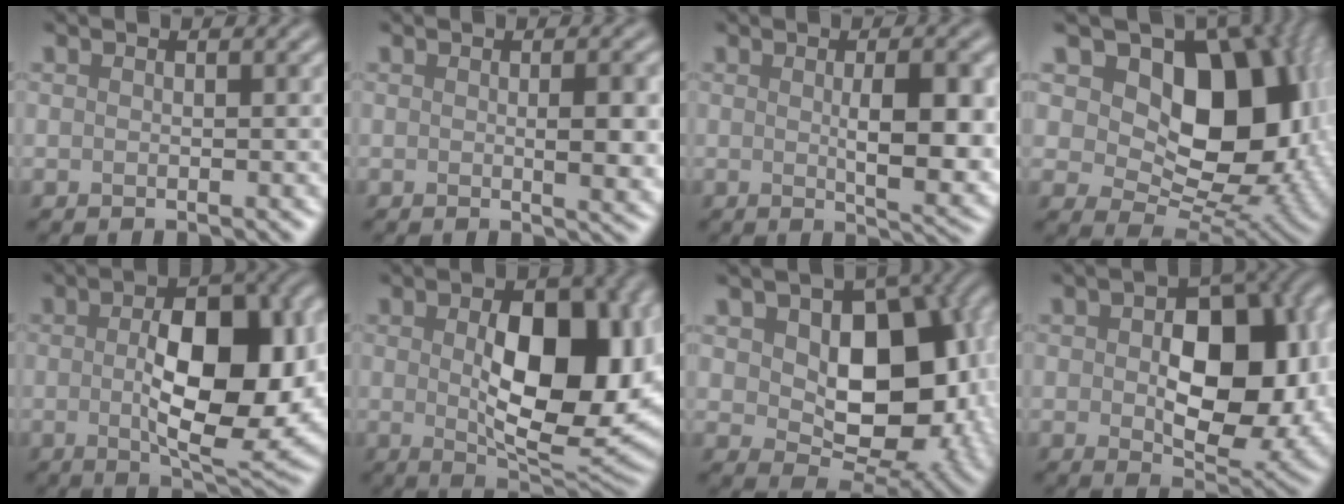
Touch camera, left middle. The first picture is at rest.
{"total": 3.2, "force": [0.1, 0.7, 3.2], "torque": [-0.044, -0.003, 0.003]}
{"total": 6.6, "force": [0.2, 1.9, 6.3], "torque": [-0.091, -0.009, 0.010]}
{"total": 14.9, "force": [4.2, 9.7, 10.5], "torque": [-0.127, -0.001, 0.063]}
{"total": 11.0, "force": [-0.4, 5.0, 9.8], "torque": [-0.146, -0.003, -0.001]}
{"total": 11.3, "force": [0.5, 5.7, 9.8], "torque": [-0.144, -0.004, 0.016]}
{"total": 11.6, "force": [1.3, 7.6, 8.7], "torque": [-0.118, -0.006, 0.024]}
{"total": 12.6, "force": [0.1, 7.5, 10.1], "torque": [-0.139, -0.010, 0.013]}